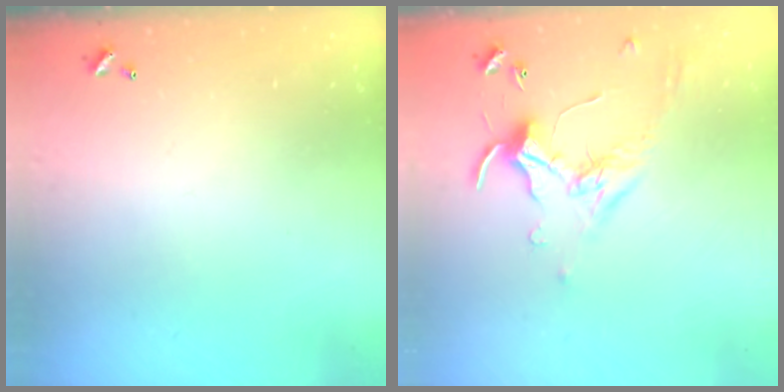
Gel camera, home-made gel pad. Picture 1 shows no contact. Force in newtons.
{"total": 0.0}